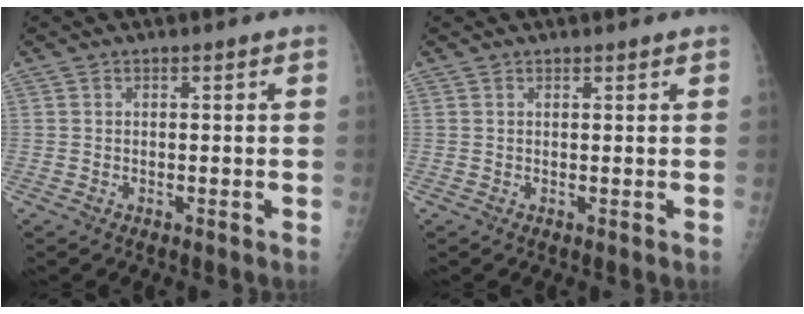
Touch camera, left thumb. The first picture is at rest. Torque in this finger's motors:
{"motor_torque": [-0.17, -0.02, -0.49, -0.06, 0.01]}